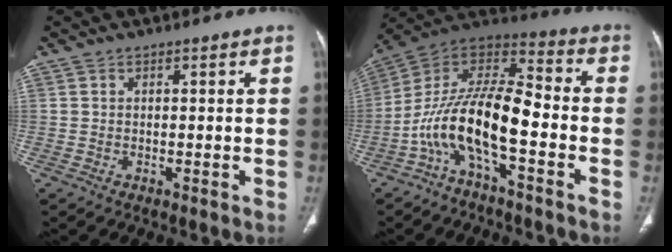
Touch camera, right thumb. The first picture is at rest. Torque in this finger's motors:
{"motor_torque": [2.51, 2.46, 1.76, -1.01, 0.53]}